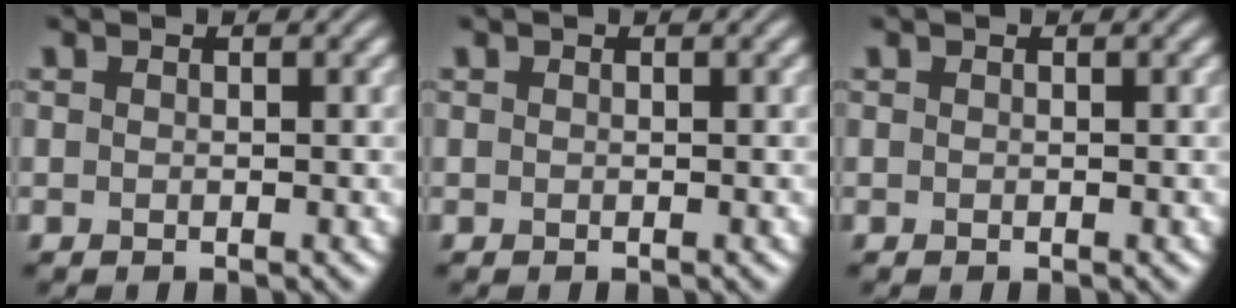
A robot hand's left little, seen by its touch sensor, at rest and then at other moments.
{"total": 0.0}
{"total": 0.0}